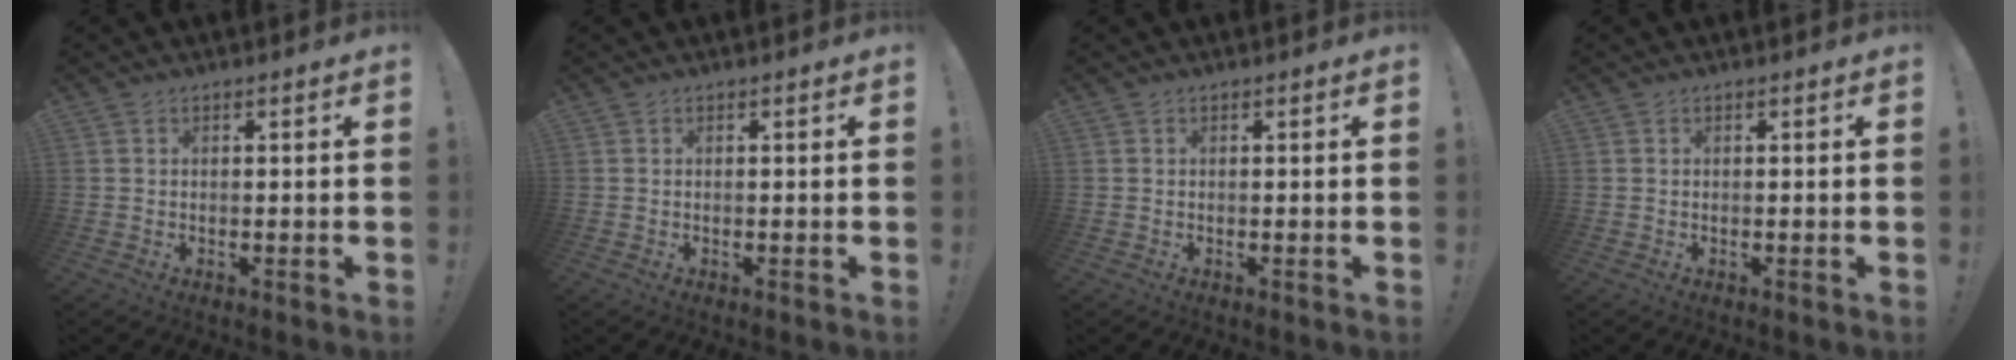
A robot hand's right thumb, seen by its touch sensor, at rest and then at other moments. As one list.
[{"total": 0.0}, {"total": 0.0}, {"total": 0.0}]